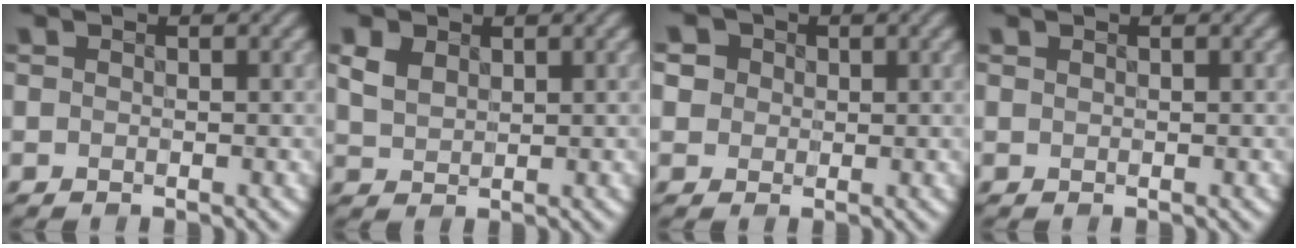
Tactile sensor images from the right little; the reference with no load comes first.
{"total": 1.2, "force": [0.5, 0.8, 0.6], "torque": [-0.023, -0.004, 0.021]}
{"total": 1.9, "force": [0.3, 1.8, 0.3], "torque": [-0.025, -0.002, 0.020]}
{"total": 0.6, "force": [0.4, 0.2, 0.3], "torque": [0.001, 0.002, -0.002]}